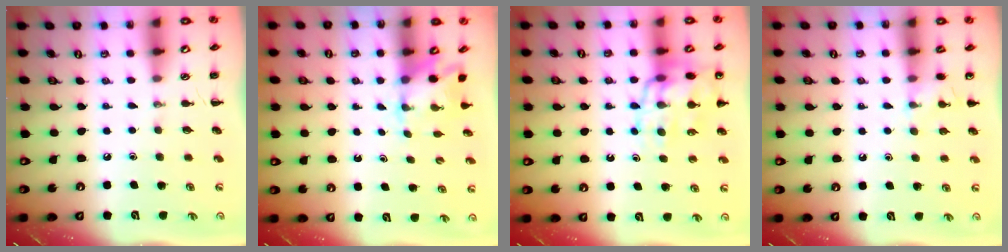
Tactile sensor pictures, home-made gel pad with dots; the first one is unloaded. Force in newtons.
{"total": 2.6, "press": 2.4, "slide": 1.1}
{"total": 17.8, "press": 17.4, "slide": 3.5}
{"total": 5.1, "press": 4.9, "slide": 1.4}